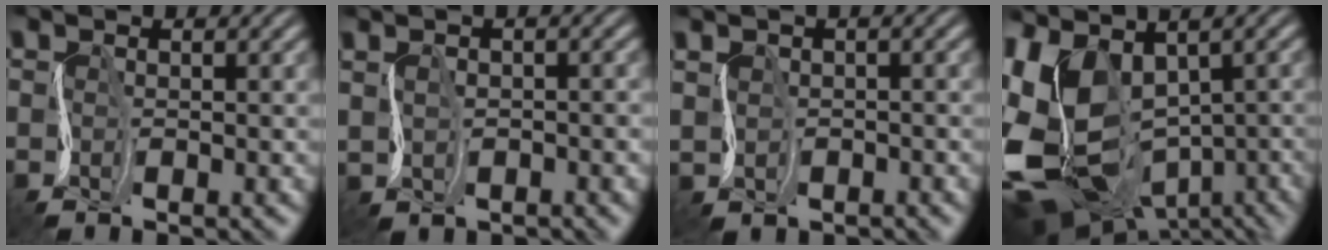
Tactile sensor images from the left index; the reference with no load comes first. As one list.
[{"total": 0.6, "force": [-0.5, -0.3, 0.0], "torque": [-0.007, -0.013, 0.002]}, {"total": 0.9, "force": [-0.6, -0.1, -0.6], "torque": [0.007, -0.012, -0.002]}, {"total": 13.4, "force": [-2.4, 8.2, 10.3], "torque": [-0.223, -0.043, 0.013]}]